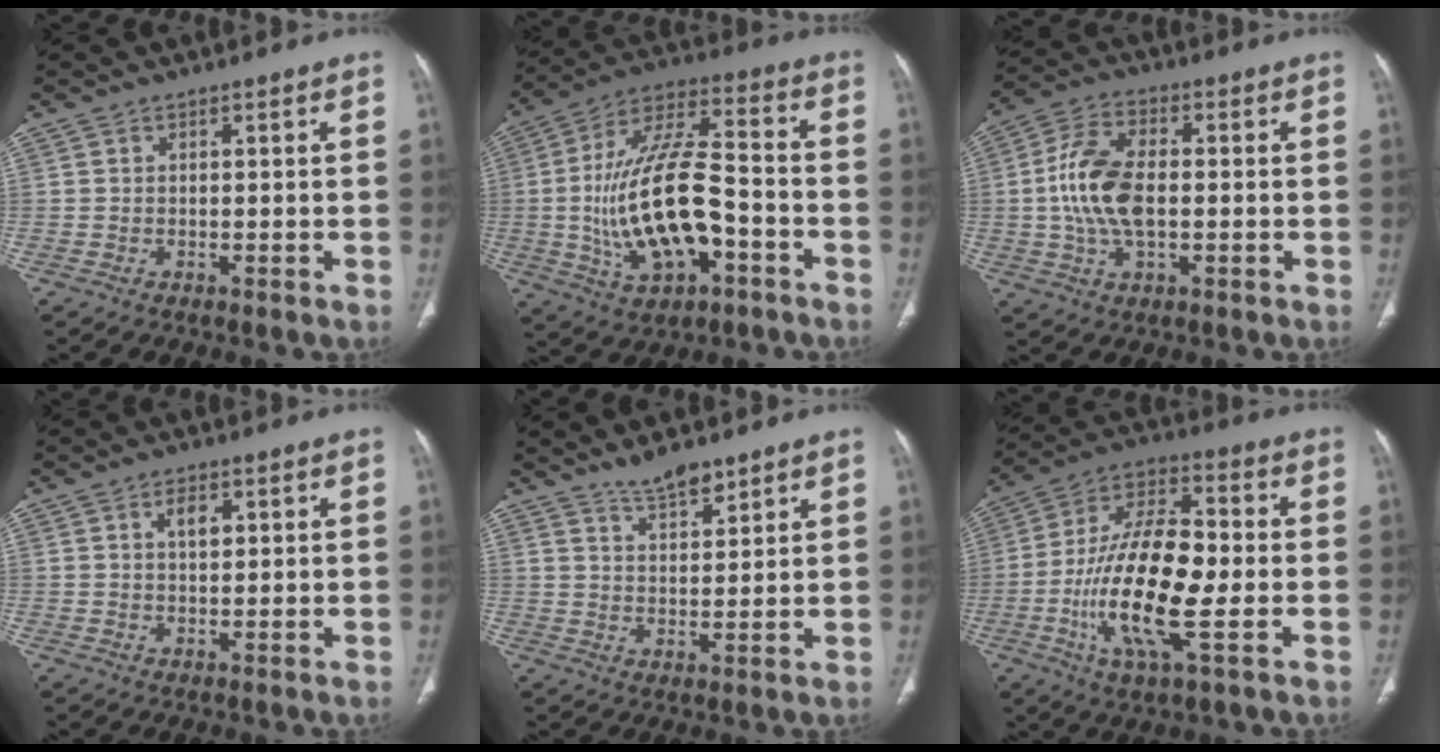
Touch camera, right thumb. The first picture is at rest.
{"total": 20.9, "force": [-4.5, 9.6, 18.0], "torque": [-0.337, 0.039, -0.072]}
{"total": 12.1, "force": [-0.3, 6.6, 10.2], "torque": [-0.206, 0.015, -0.009]}
{"total": 2.8, "force": [1.0, 1.5, 2.1], "torque": [-0.029, -0.003, 0.017]}
{"total": 5.7, "force": [4.7, 1.6, 2.7], "torque": [-0.031, -0.031, 0.086]}
{"total": 19.6, "force": [-3.5, 6.7, 18.1], "torque": [-0.348, 0.014, -0.068]}